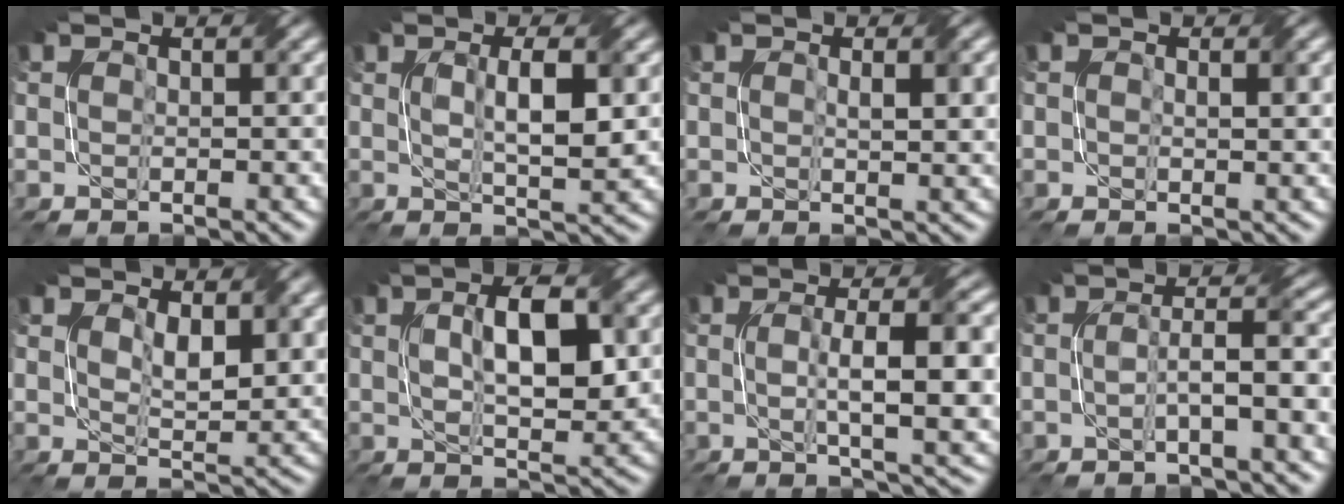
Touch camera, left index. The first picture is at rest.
{"total": 4.8, "force": [0.7, 0.9, 4.7], "torque": [-0.080, 0.001, 0.015]}
{"total": 2.4, "force": [0.7, 0.7, 2.2], "torque": [-0.033, -0.001, 0.014]}
{"total": 1.8, "force": [0.4, 0.7, 1.6], "torque": [-0.021, -0.001, 0.009]}
{"total": 3.5, "force": [1.8, 1.4, 2.7], "torque": [-0.055, -0.006, 0.037]}
{"total": 6.5, "force": [1.3, 2.2, 6.0], "torque": [-0.100, 0.007, 0.022]}
{"total": 8.7, "force": [0.2, 2.1, 8.4], "torque": [-0.114, 0.007, 0.005]}
{"total": 4.9, "force": [-0.8, 0.6, 4.8], "torque": [-0.078, 0.013, -0.020]}